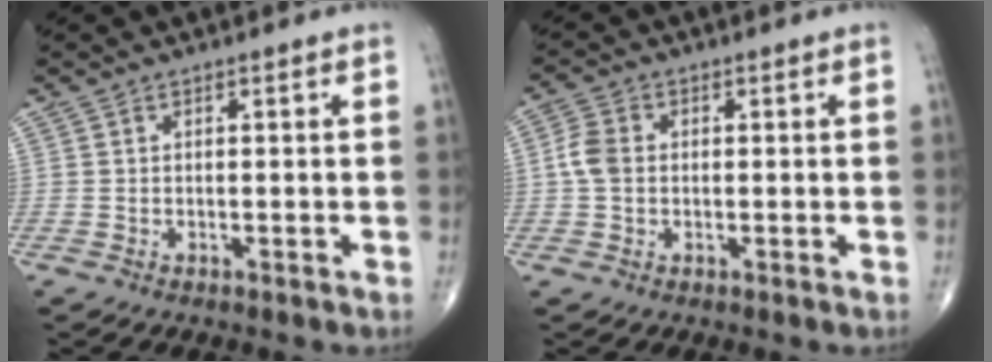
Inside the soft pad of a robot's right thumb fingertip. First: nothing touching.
{"total": 4.2, "force": [0.0, 3.1, 2.8], "torque": [-0.061, 0.010, -0.005]}